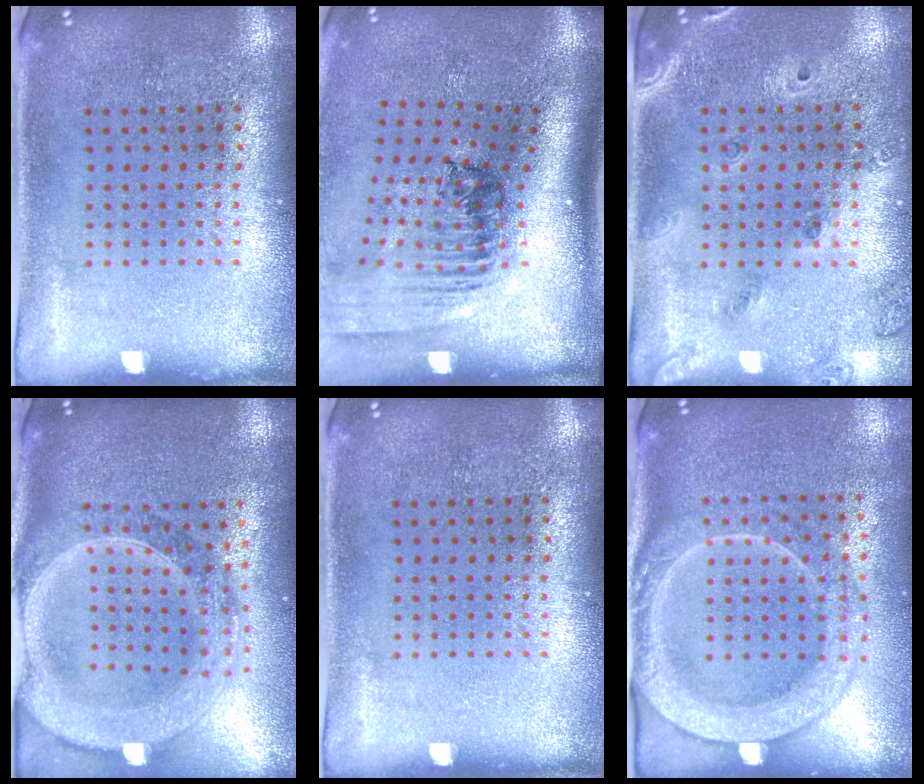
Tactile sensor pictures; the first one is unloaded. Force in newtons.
{"total": 2.4, "press": 1.7, "slide": 1.7}
{"total": 1.4, "press": 1.3, "slide": 0.6}
{"total": 2.9, "press": 2.5, "slide": 1.5}
{"total": 0.0}
{"total": 2.3, "press": 2.2, "slide": 0.9}